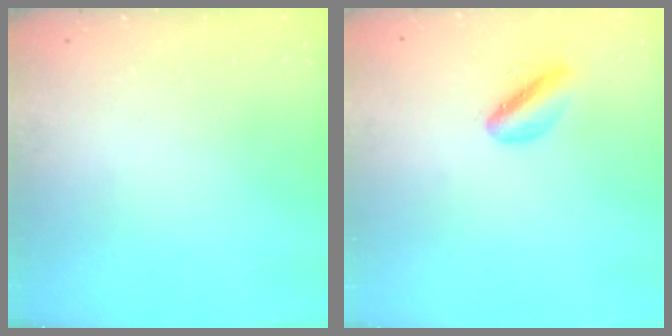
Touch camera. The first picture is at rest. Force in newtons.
{"total": 5.0, "press": 4.7, "slide": 1.9}